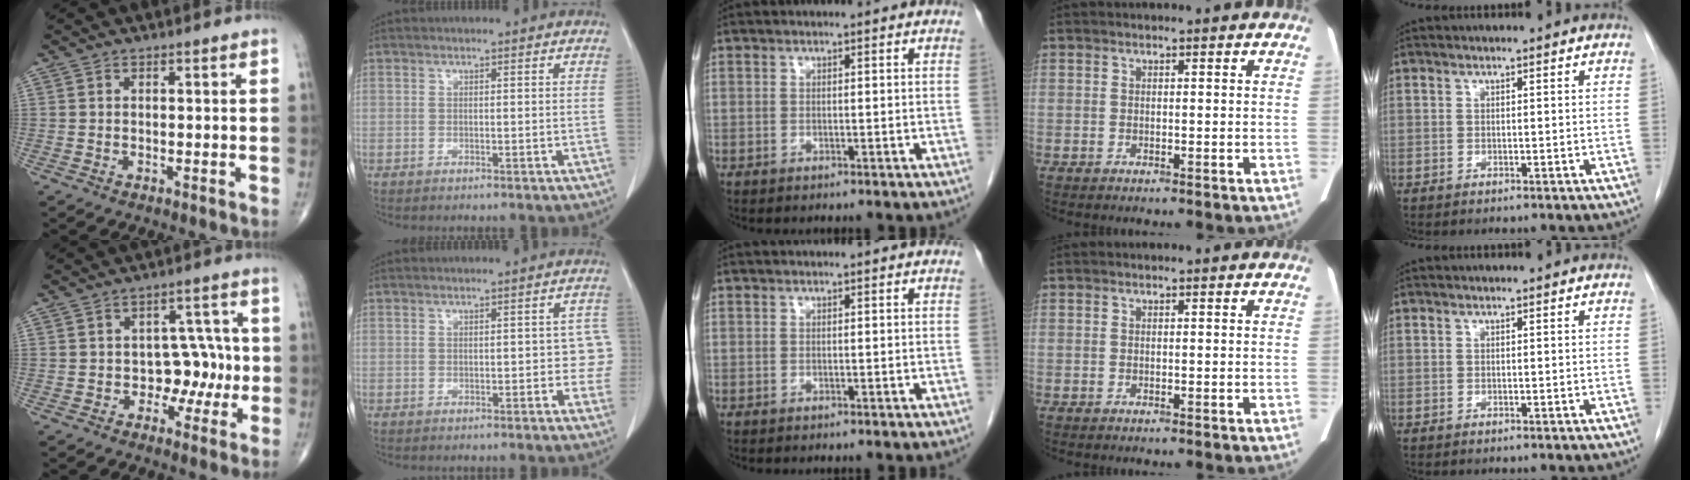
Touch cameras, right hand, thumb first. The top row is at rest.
{"thumb": {"total": 6.9, "force": [-1.2, 4.9, 4.7], "torque": [-0.020, 0.026, -0.019]}, "index": {"total": 3.9, "force": [-0.2, 1.9, 3.4], "torque": [-0.021, 0.020, -0.004]}}